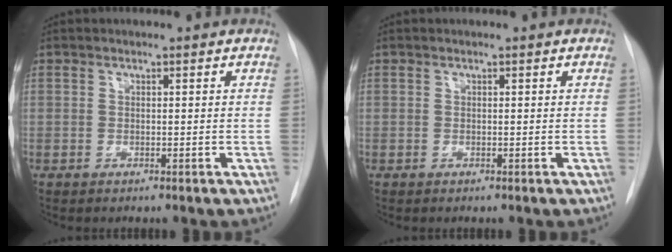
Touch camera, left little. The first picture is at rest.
{"total": 0.0}